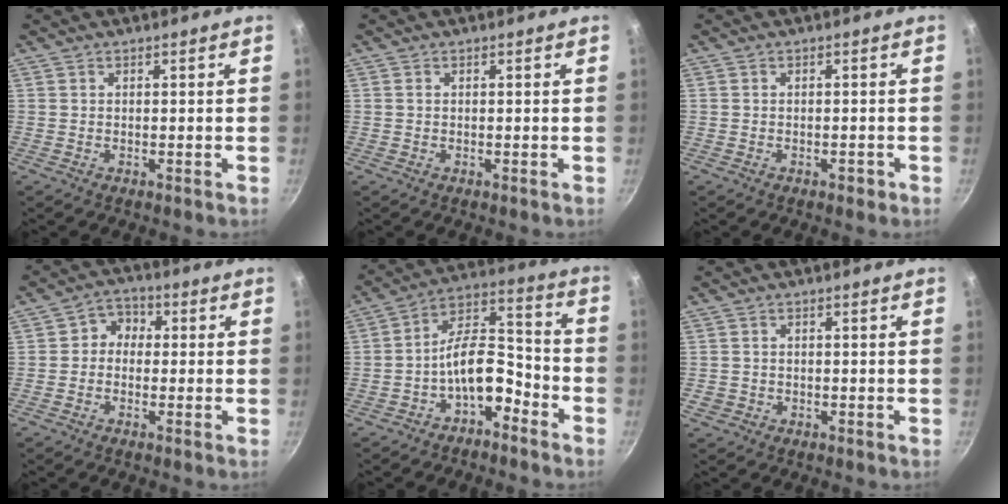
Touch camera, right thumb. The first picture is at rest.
{"total": 0.0}
{"total": 1.3, "force": [-0.8, 0.8, 0.8], "torque": [-0.005, 0.011, -0.005]}
{"total": 3.0, "force": [-0.2, 2.6, 1.4], "torque": [-0.007, 0.008, -0.013]}
{"total": 11.1, "force": [-5.4, 5.7, 7.8], "torque": [-0.106, 0.075, -0.095]}
{"total": 1.6, "force": [-0.5, 1.4, 0.5], "torque": [-0.010, 0.003, -0.005]}